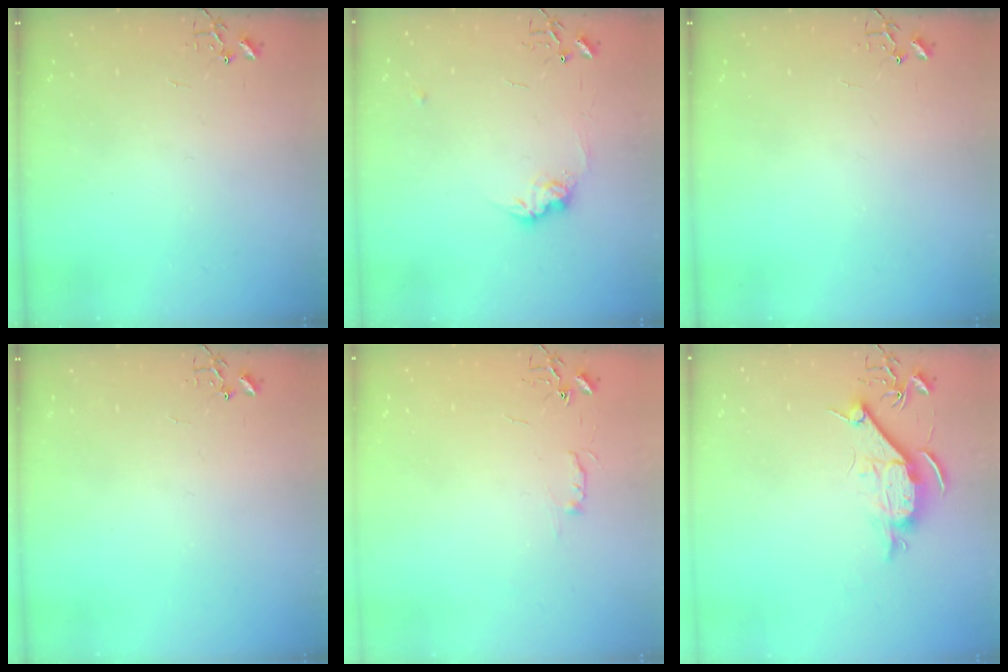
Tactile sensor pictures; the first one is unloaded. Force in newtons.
{"total": 9.4, "press": 9.3, "slide": 0.5}
{"total": 0.0}
{"total": 0.0}
{"total": 4.4, "press": 4.4, "slide": 0.6}
{"total": 9.3, "press": 9.2, "slide": 1.1}